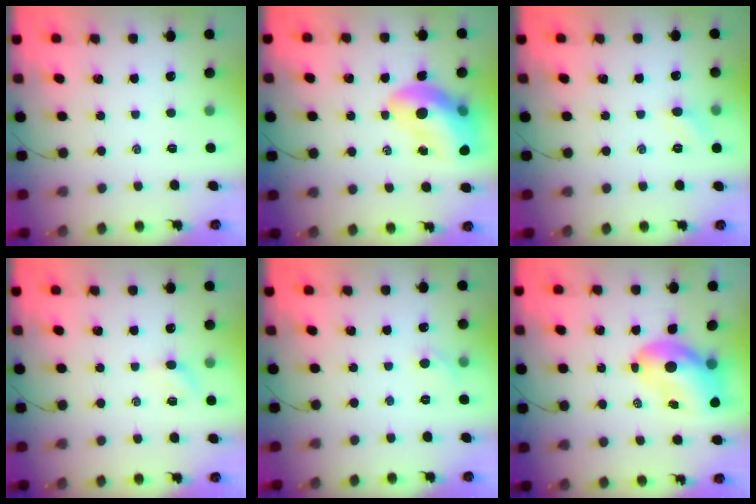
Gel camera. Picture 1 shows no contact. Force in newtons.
{"total": 14.6, "press": 14.0, "slide": 4.1}
{"total": 4.8, "press": 4.5, "slide": 1.5}
{"total": 3.2, "press": 3.0, "slide": 1.1}
{"total": 3.6, "press": 3.4, "slide": 1.3}
{"total": 8.3, "press": 8.0, "slide": 2.2}